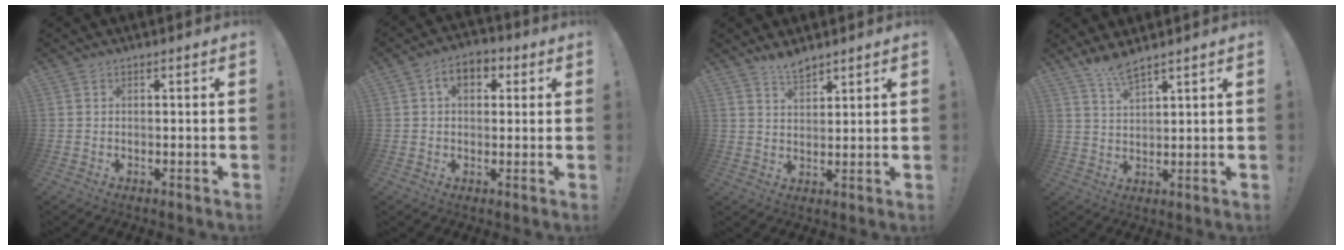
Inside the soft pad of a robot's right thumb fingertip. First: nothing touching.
{"total": 7.1, "force": [2.2, 5.0, 4.6], "torque": [-0.065, 0.003, 0.039]}
{"total": 5.0, "force": [4.5, 1.5, 1.7], "torque": [-0.022, -0.031, 0.080]}
{"total": 5.5, "force": [4.7, 0.4, 2.8], "torque": [-0.051, -0.031, 0.083]}